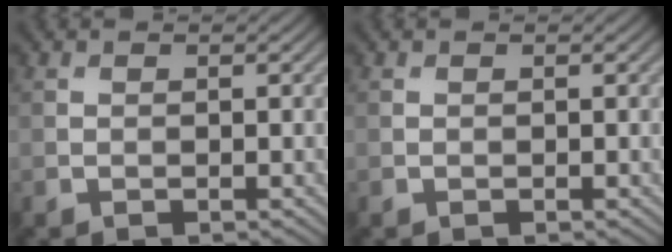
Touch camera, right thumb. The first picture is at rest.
{"total": 0.0}